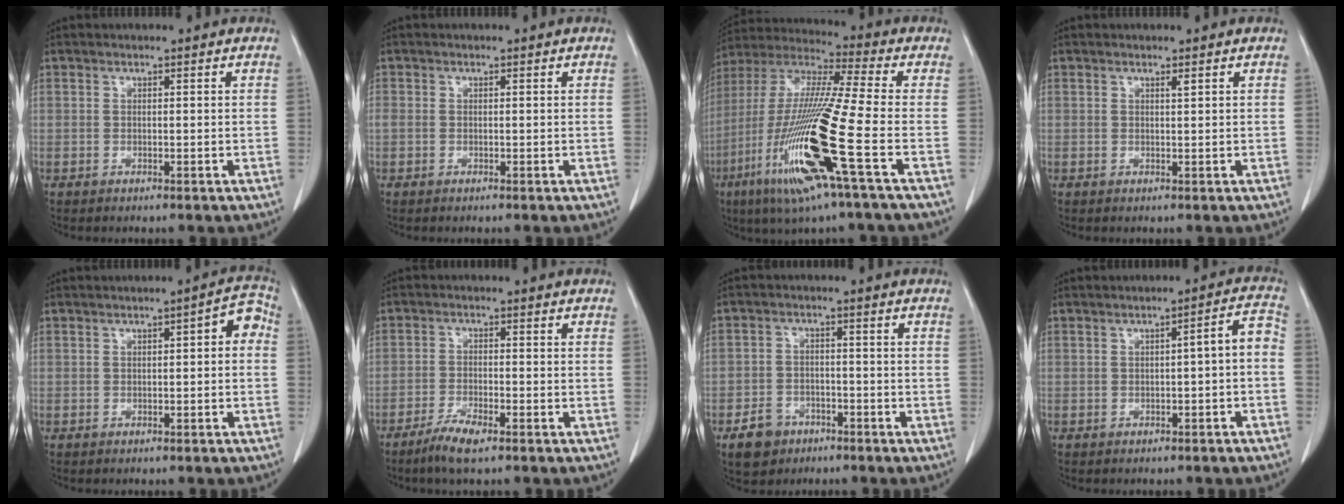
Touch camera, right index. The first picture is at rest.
{"total": 0.7, "force": [0.0, 0.6, 0.3], "torque": [-0.012, 0.011, 0.002]}
{"total": 20.4, "force": [-7.3, -0.2, 19.0], "torque": [-0.417, -0.036, -0.150]}
{"total": 0.5, "force": [0.3, -0.1, 0.4], "torque": [-0.010, -0.004, 0.007]}
{"total": 3.7, "force": [0.1, 1.2, 3.5], "torque": [-0.036, 0.022, -0.004]}
{"total": 4.9, "force": [-3.5, 0.6, 3.3], "torque": [-0.071, -0.010, -0.065]}
{"total": 5.4, "force": [-3.3, 4.0, 1.5], "torque": [-0.030, 0.006, -0.049]}
{"total": 4.3, "force": [-1.2, 0.7, 4.0], "torque": [-0.049, 0.021, -0.015]}